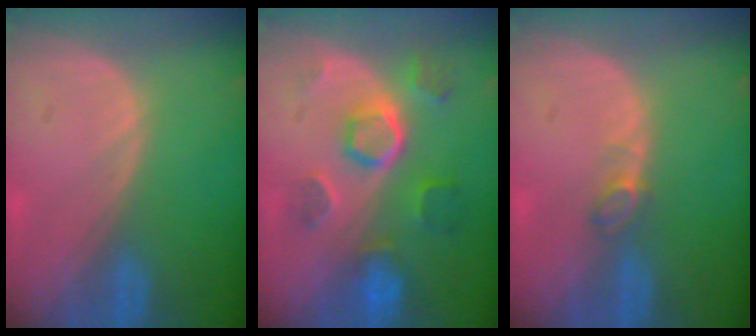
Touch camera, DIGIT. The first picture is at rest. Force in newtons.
{"total": 8.6, "press": 7.7, "slide": 3.8}
{"total": 2.0, "press": 1.9, "slide": 0.4}